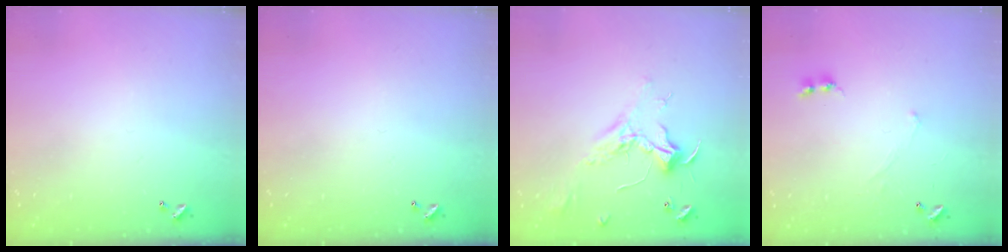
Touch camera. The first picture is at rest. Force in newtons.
{"total": 0.0}
{"total": 2.5, "press": 2.3, "slide": 0.8}
{"total": 0.7, "press": 0.4, "slide": 0.5}